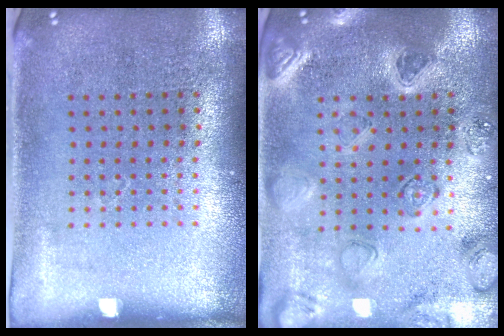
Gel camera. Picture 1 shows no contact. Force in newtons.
{"total": 2.3, "press": 2.3, "slide": 0.1}